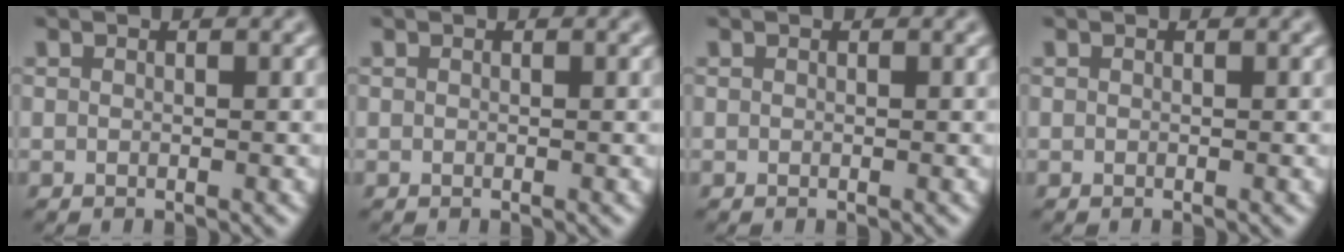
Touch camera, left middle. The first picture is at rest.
{"total": 0.0}
{"total": 0.0}
{"total": 0.0}